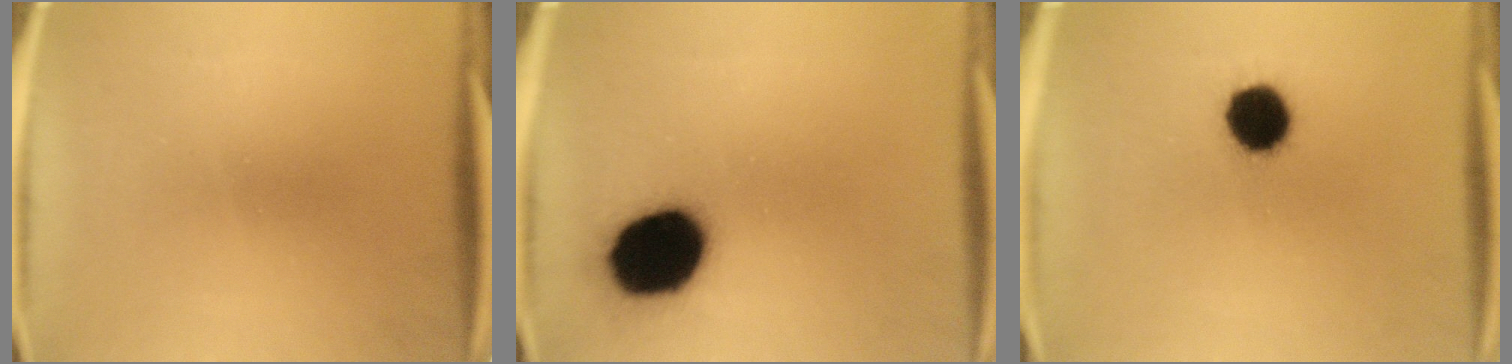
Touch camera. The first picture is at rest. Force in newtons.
{"total": 18.9}
{"total": 10.5}